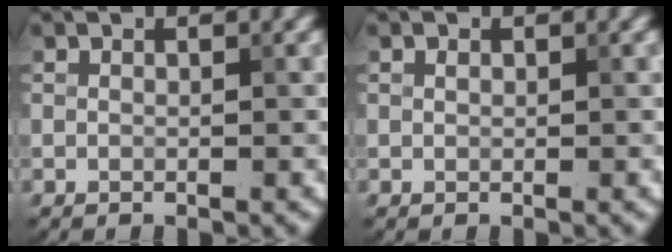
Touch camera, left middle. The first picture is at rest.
{"total": 0.5, "force": [0.3, 0.3, 0.3], "torque": [-0.004, 0.004, 0.001]}